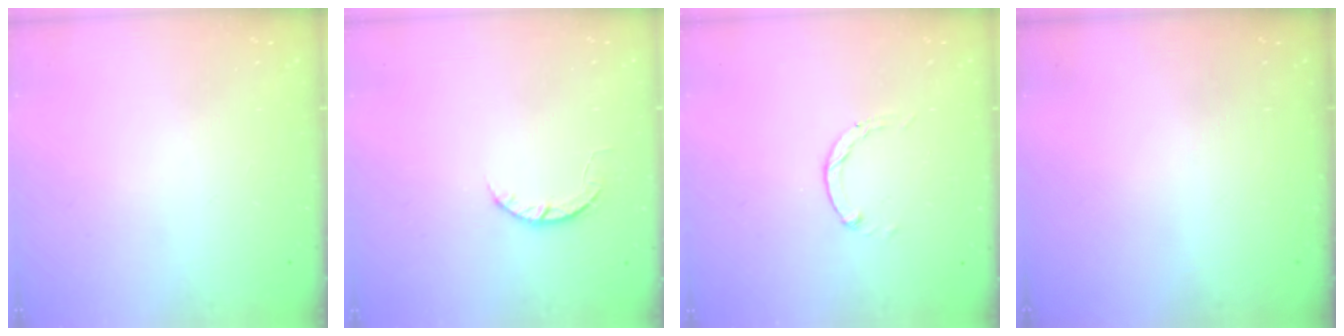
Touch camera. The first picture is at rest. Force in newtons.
{"total": 4.5, "press": 4.5, "slide": 0.7}
{"total": 0.7, "press": 0.6, "slide": 0.2}
{"total": 0.0}